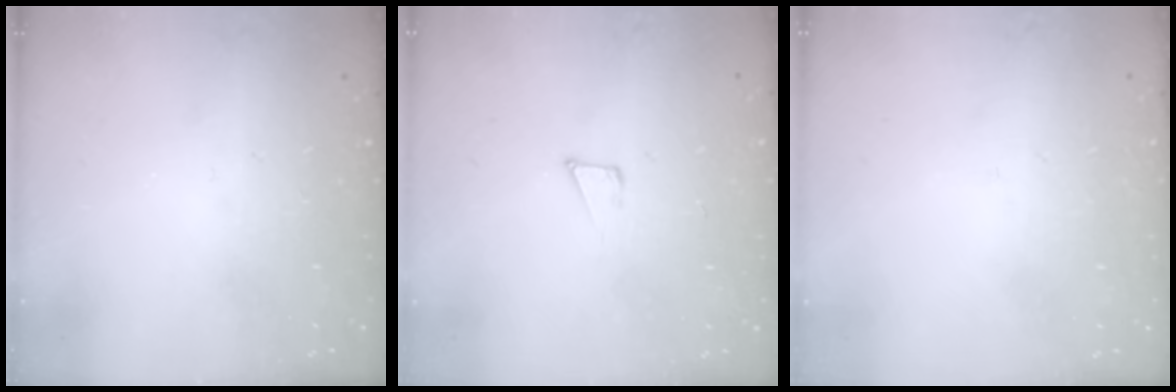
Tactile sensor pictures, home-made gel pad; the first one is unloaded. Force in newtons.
{"total": 4.6, "press": 4.5, "slide": 0.8}
{"total": 1.5, "press": 1.5, "slide": 0.1}